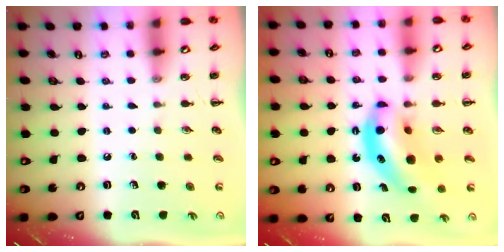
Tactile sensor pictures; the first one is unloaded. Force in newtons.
{"total": 10.6, "press": 10.3, "slide": 2.5}